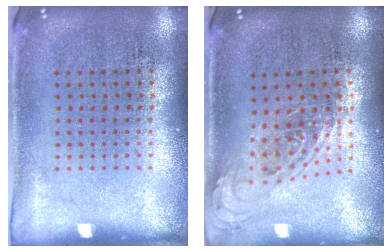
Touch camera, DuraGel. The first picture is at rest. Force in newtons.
{"total": 0.9, "press": 0.9, "slide": 0.3}